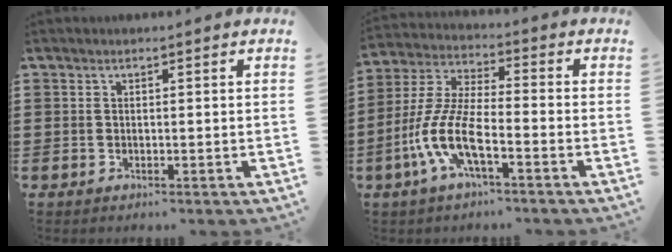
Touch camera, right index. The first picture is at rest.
{"total": 9.2, "force": [-4.4, 2.3, 7.7], "torque": [-0.205, -0.020, -0.092]}